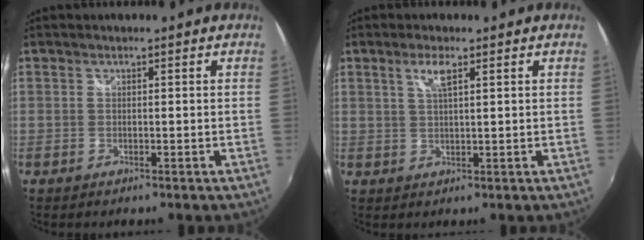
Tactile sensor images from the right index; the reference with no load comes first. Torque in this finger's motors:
{"motor_torque": [0.33, -0.02, 0.13, 0.05]}